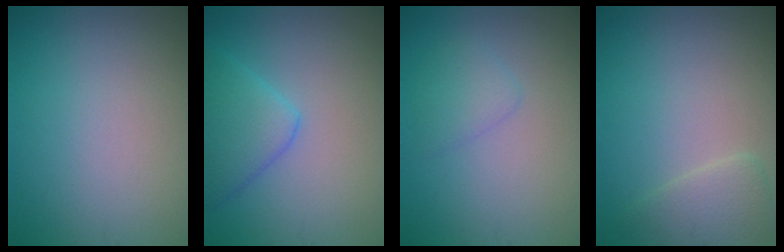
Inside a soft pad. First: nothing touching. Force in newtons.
{"total": 3.6, "press": 3.6, "slide": 0.3}
{"total": 1.6, "press": 1.6, "slide": 0.1}
{"total": 2.2, "press": 2.1, "slide": 0.3}